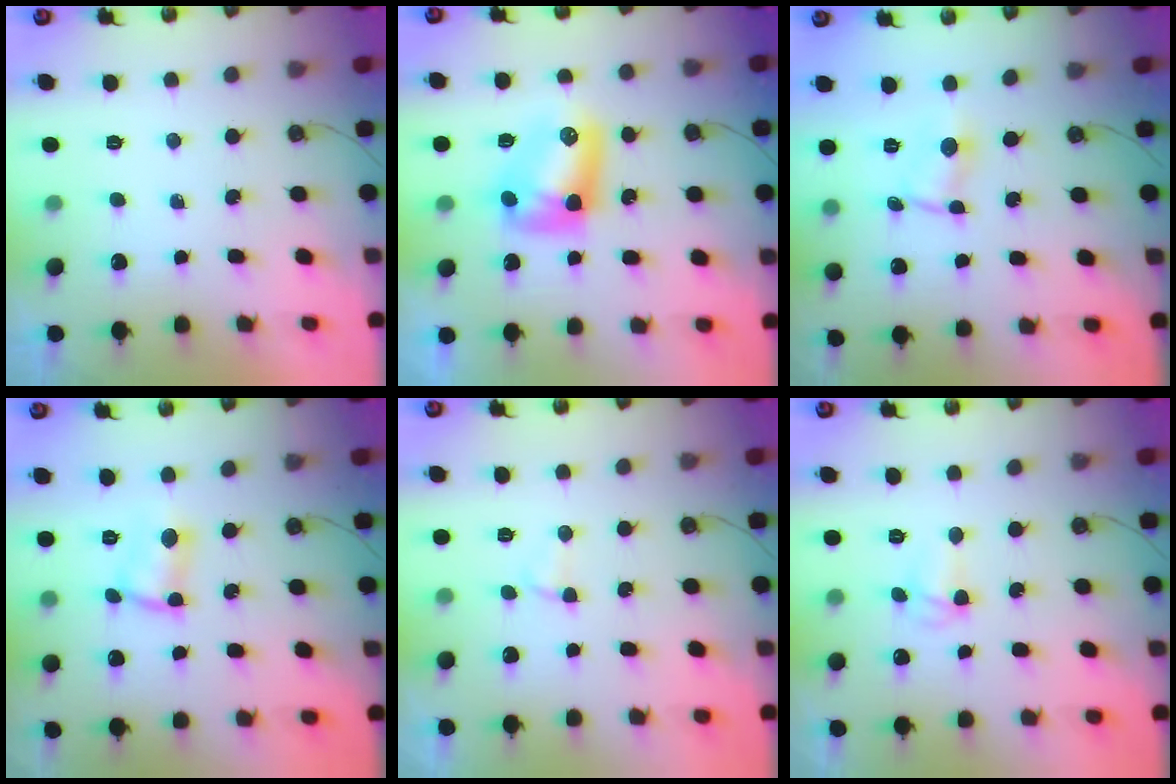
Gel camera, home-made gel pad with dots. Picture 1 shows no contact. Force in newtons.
{"total": 9.4, "press": 9.4, "slide": 0.6}
{"total": 1.1, "press": 1.1, "slide": 0.2}
{"total": 3.1, "press": 3.1, "slide": 0.1}
{"total": 2.5, "press": 2.4, "slide": 0.7}
{"total": 4.8, "press": 3.4, "slide": 3.5}